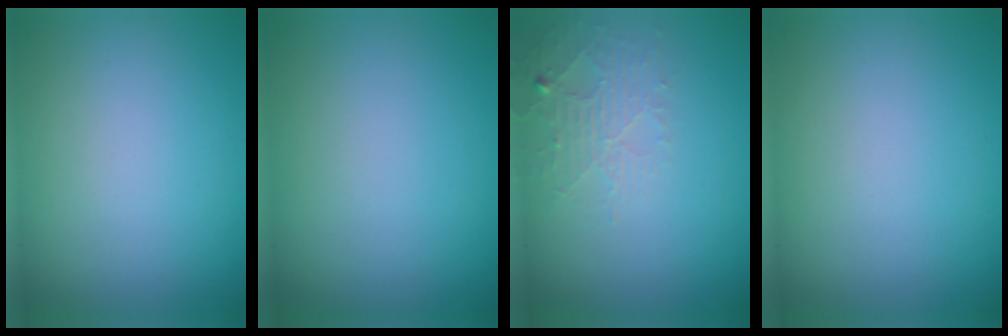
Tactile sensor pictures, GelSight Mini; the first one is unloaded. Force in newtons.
{"total": 0.0}
{"total": 2.2, "press": 2.2, "slide": 0.5}
{"total": 0.0}